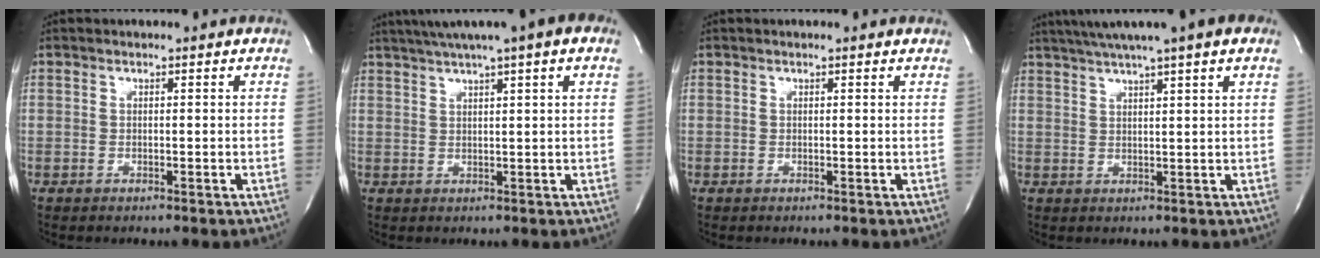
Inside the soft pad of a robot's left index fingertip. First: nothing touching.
{"total": 10.1, "force": [6.8, 0.2, 7.4], "torque": [-0.123, 0.039, 0.092]}
{"total": 0.8, "force": [0.8, 0.0, 0.3], "torque": [-0.011, 0.004, 0.005]}
{"total": 11.1, "force": [8.3, -0.2, 7.4], "torque": [-0.124, 0.037, 0.109]}